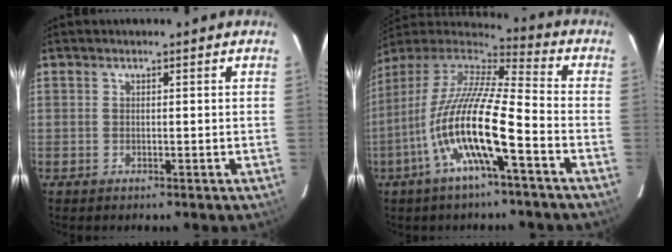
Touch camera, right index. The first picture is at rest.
{"total": 17.6, "force": [-6.7, 2.5, 16.1], "torque": [-0.291, -0.020, -0.137]}